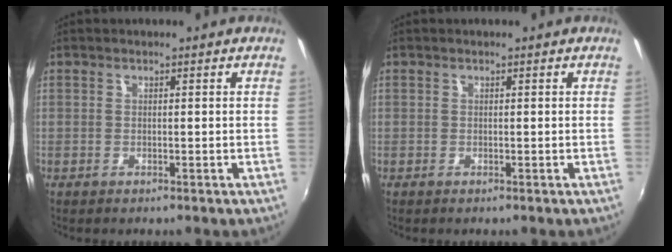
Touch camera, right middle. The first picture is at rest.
{"total": 0.0}